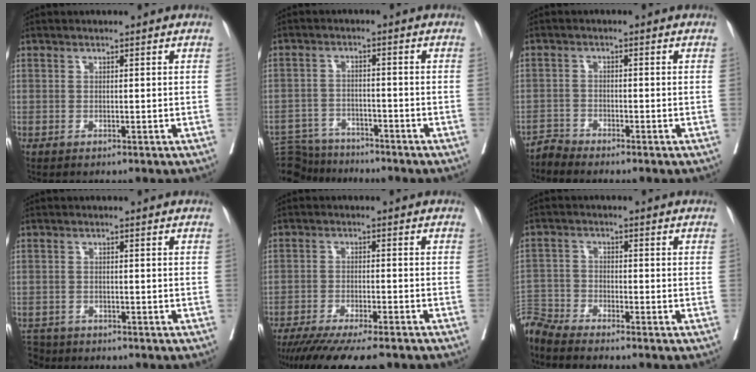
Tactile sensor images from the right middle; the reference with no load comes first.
{"total": 8.6, "force": [-8.4, 1.6, 0.6], "torque": [-0.010, 0.007, -0.139]}
{"total": 2.1, "force": [-2.0, -0.2, -0.8], "torque": [0.022, -0.012, -0.041]}
{"total": 3.8, "force": [-3.5, 1.6, -0.3], "torque": [0.005, -0.007, -0.063]}
{"total": 14.1, "force": [-11.7, 1.8, 7.7], "torque": [-0.119, -0.032, -0.178]}
{"total": 5.7, "force": [-5.6, -1.1, 0.1], "torque": [-0.006, -0.009, -0.111]}